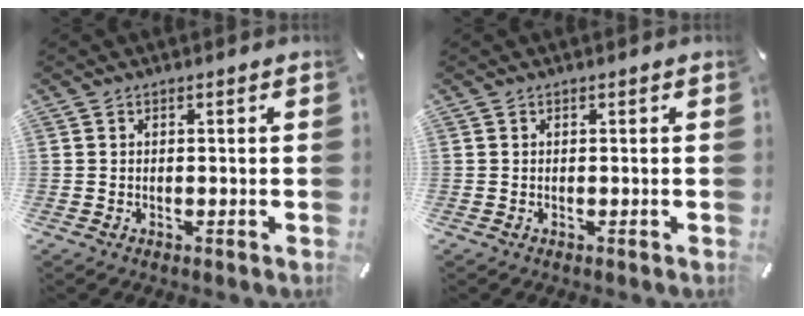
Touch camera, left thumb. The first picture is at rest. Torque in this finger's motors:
{"motor_torque": [-0.08, -0.08, 0.00, 0.00, 0.00]}